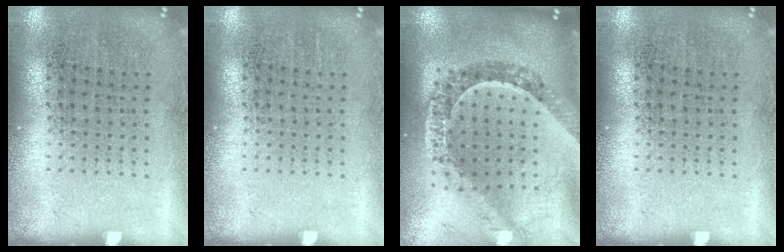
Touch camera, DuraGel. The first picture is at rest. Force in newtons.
{"total": 0.0}
{"total": 1.7, "press": 1.5, "slide": 0.9}
{"total": 0.0}